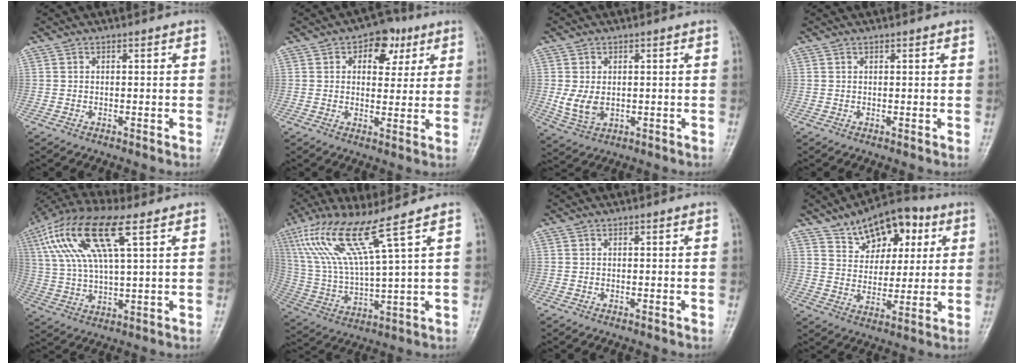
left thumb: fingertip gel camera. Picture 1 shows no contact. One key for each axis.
{"total": 8.5, "fx": 3.7, "fy": 5.6, "fz": 5.2, "tx": -0.028, "ty": -0.007, "tz": 0.046}
{"total": 5.5, "fx": -0.1, "fy": 3.8, "fz": 3.9, "tx": -0.069, "ty": -0.009, "tz": 0.010}
{"total": 0.0}
{"total": 17.4, "fx": 7.4, "fy": 5.8, "fz": 14.7, "tx": -0.306, "ty": 0.009, "tz": 0.137}
{"total": 15.4, "fx": 8.7, "fy": 1.0, "fz": 12.7, "tx": -0.270, "ty": -0.036, "tz": 0.177}
{"total": 0.0}
{"total": 14.8, "fx": 7.5, "fy": 9.2, "fz": 8.9, "tx": -0.087, "ty": -0.019, "tz": 0.120}